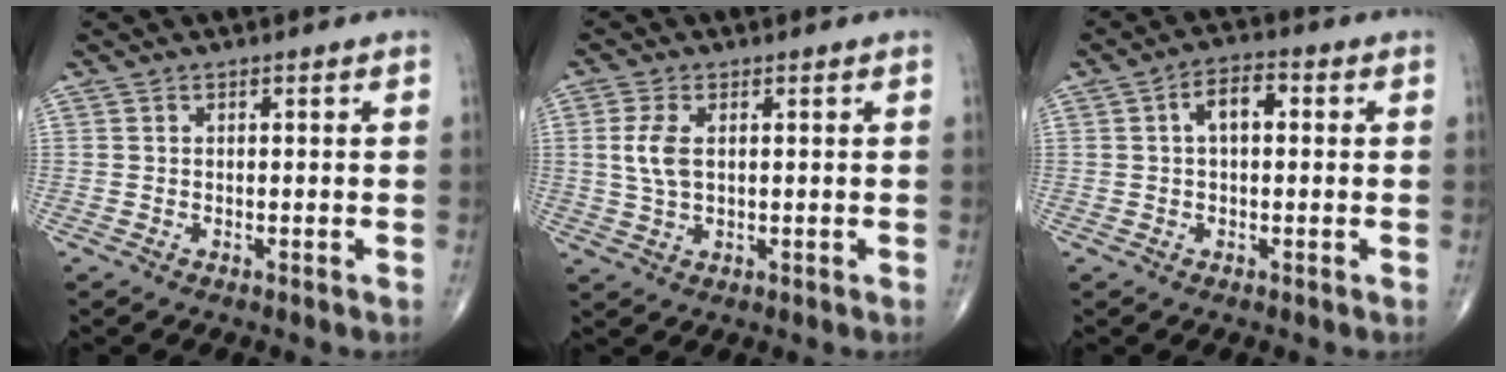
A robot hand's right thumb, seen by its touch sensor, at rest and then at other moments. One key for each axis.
{"total": 5.2, "fx": 0.9, "fy": 2.8, "fz": 4.2, "tx": -0.097, "ty": -0.002, "tz": 0.017}
{"total": 5.3, "fx": 0.8, "fy": 2.8, "fz": 4.4, "tx": -0.069, "ty": 0.016, "tz": 0.006}